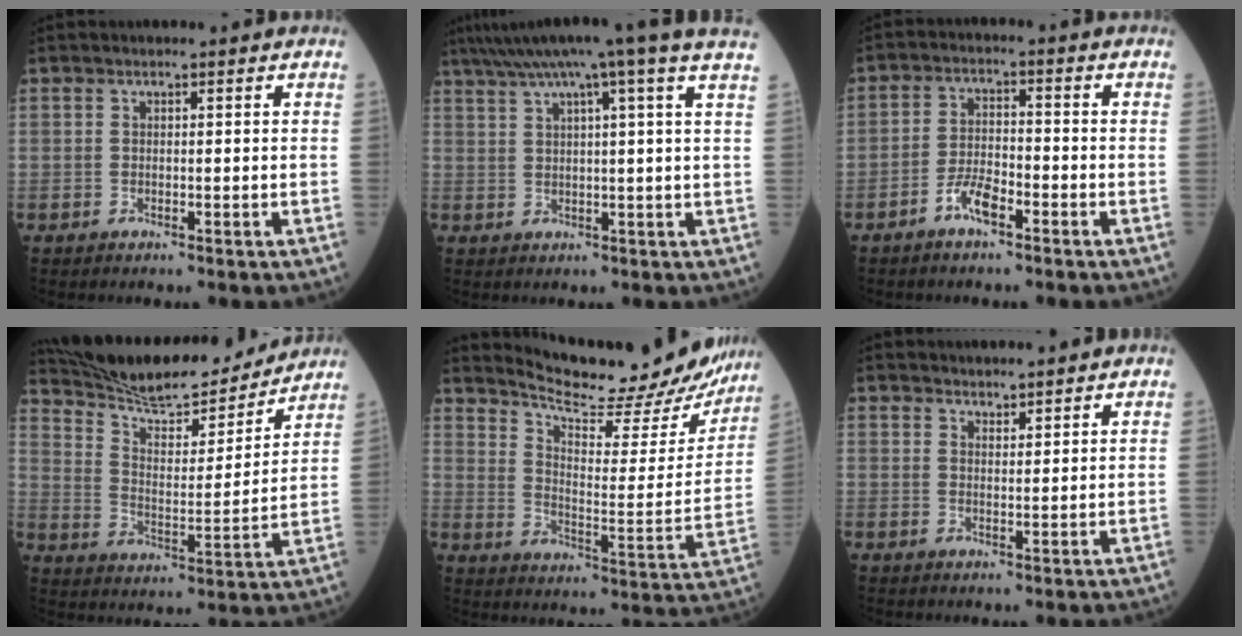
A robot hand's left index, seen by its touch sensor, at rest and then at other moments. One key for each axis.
{"total": 14.1, "fx": 10.6, "fy": -2.1, "fz": 8.9, "tx": -0.148, "ty": 0.021, "tz": 0.134}
{"total": 4.3, "fx": -2.9, "fy": 1.1, "fz": 2.9, "tx": -0.064, "ty": 0.002, "tz": -0.058}
{"total": 19.4, "fx": 18.1, "fy": 2.9, "fz": 6.4, "tx": -0.110, "ty": -0.007, "tz": 0.276}
{"total": 21.8, "fx": 20.5, "fy": 3.5, "fz": 6.5, "tx": -0.100, "ty": -0.060, "tz": 0.269}
{"total": 5.5, "fx": 5.3, "fy": 1.0, "fz": 1.1, "tx": -0.014, "ty": 0.019, "tz": 0.070}